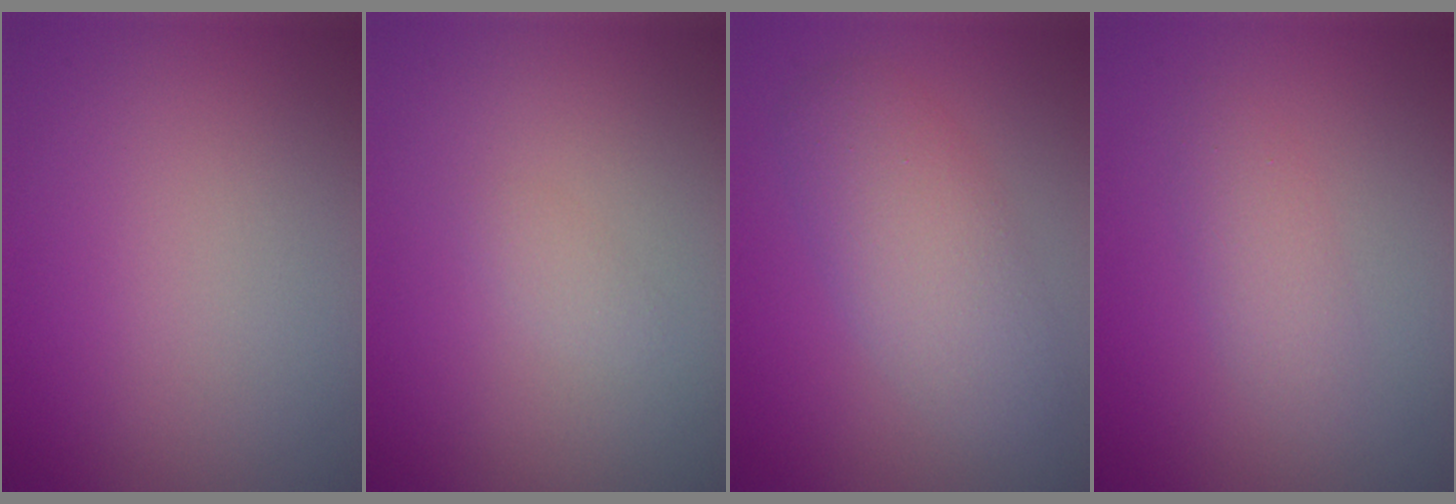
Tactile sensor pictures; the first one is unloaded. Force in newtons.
{"total": 0.8, "press": 0.8, "slide": 0.0}
{"total": 4.7, "press": 4.7, "slide": 0.3}
{"total": 2.0, "press": 2.0, "slide": 0.2}